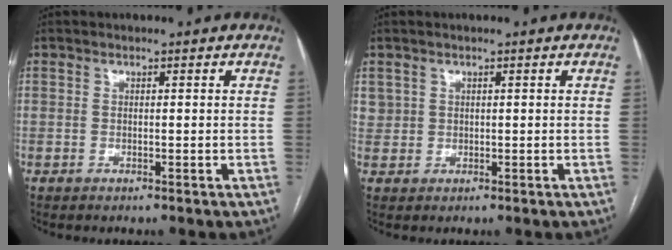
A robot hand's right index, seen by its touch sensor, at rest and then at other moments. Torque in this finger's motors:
{"motor_torque": [0.19, 0.14, 0.07, 0.02]}